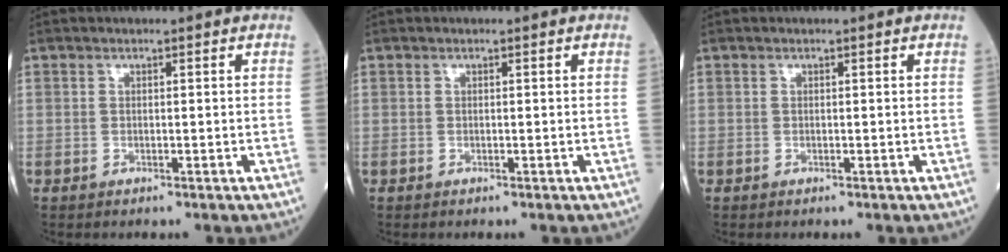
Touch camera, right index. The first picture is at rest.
{"total": 0.0}
{"total": 0.0}